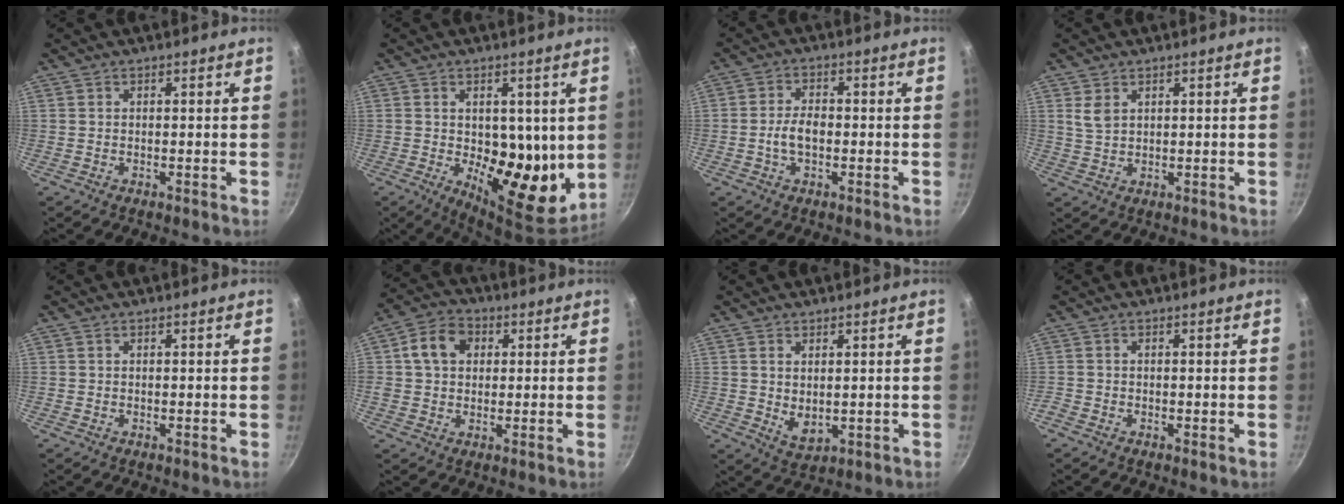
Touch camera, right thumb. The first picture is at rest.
{"total": 14.1, "force": [-0.7, 7.6, 11.9], "torque": [-0.137, -0.036, 0.000]}
{"total": 4.8, "force": [-1.0, 2.9, 3.8], "torque": [-0.065, 0.019, -0.020]}
{"total": 3.2, "force": [1.4, 2.0, 2.0], "torque": [-0.034, -0.006, 0.031]}
{"total": 0.0}
{"total": 8.2, "force": [1.9, 6.6, 4.5], "torque": [-0.059, 0.012, 0.020]}
{"total": 4.4, "force": [0.9, 2.7, 3.3], "torque": [-0.053, -0.017, 0.024]}
{"total": 0.8, "force": [-0.4, 0.3, 0.6], "torque": [-0.019, 0.003, -0.013]}